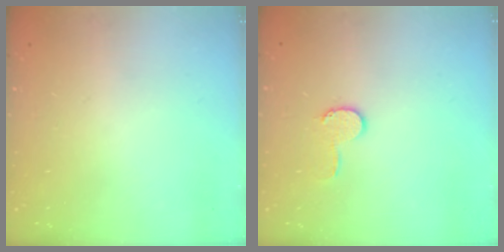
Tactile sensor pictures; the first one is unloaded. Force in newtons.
{"total": 6.9, "press": 6.8, "slide": 0.7}